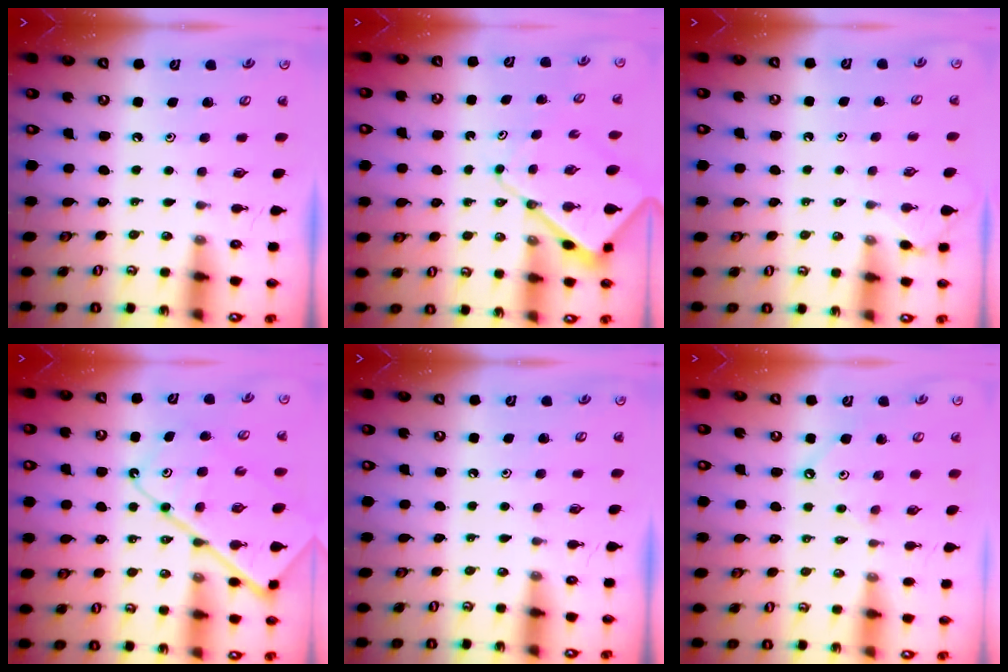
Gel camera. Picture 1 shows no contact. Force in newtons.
{"total": 8.4, "press": 8.3, "slide": 0.9}
{"total": 2.1, "press": 2.1, "slide": 0.3}
{"total": 14.7, "press": 14.6, "slide": 1.7}
{"total": 0.0}
{"total": 2.1, "press": 2.1, "slide": 0.3}